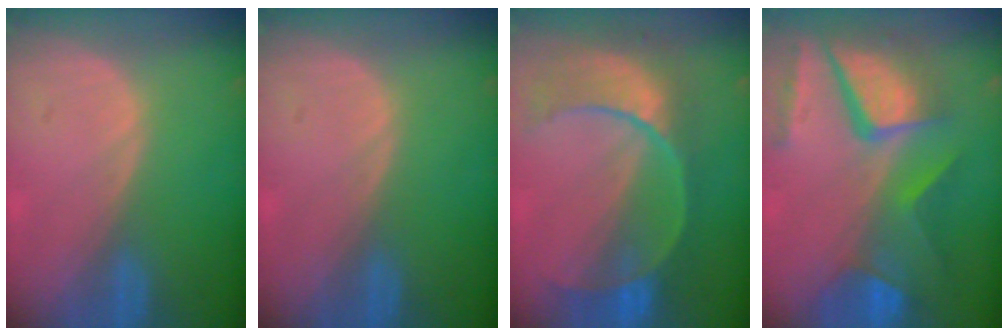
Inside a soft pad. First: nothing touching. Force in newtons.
{"total": 0.0}
{"total": 10.3, "press": 9.0, "slide": 5.0}
{"total": 11.8, "press": 9.8, "slide": 6.6}